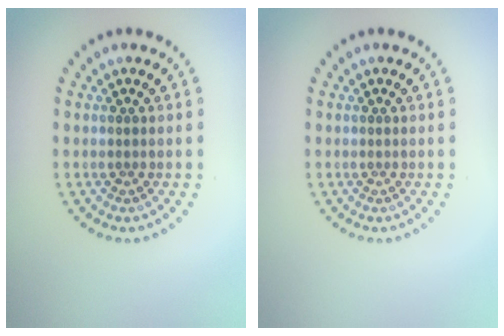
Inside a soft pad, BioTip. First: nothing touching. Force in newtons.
{"total": 0.0}